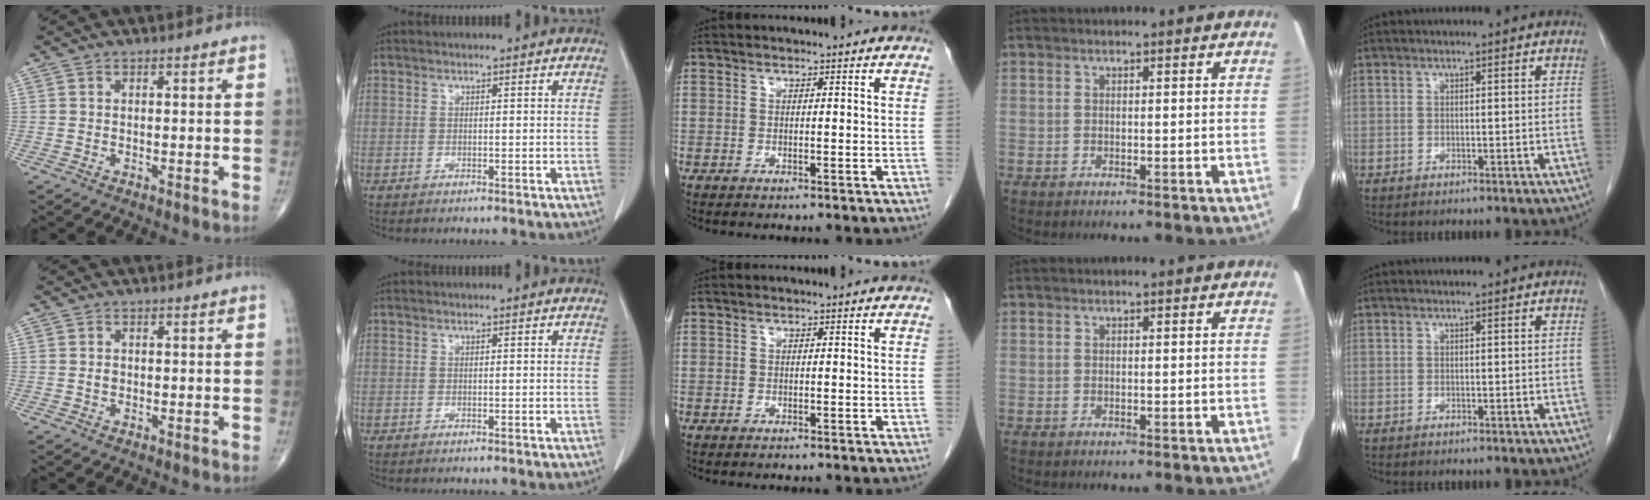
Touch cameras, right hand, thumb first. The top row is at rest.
{"thumb": {"total": 1.0, "force": [-0.1, 0.8, 0.6], "torque": [-0.010, 0.002, -0.002]}}